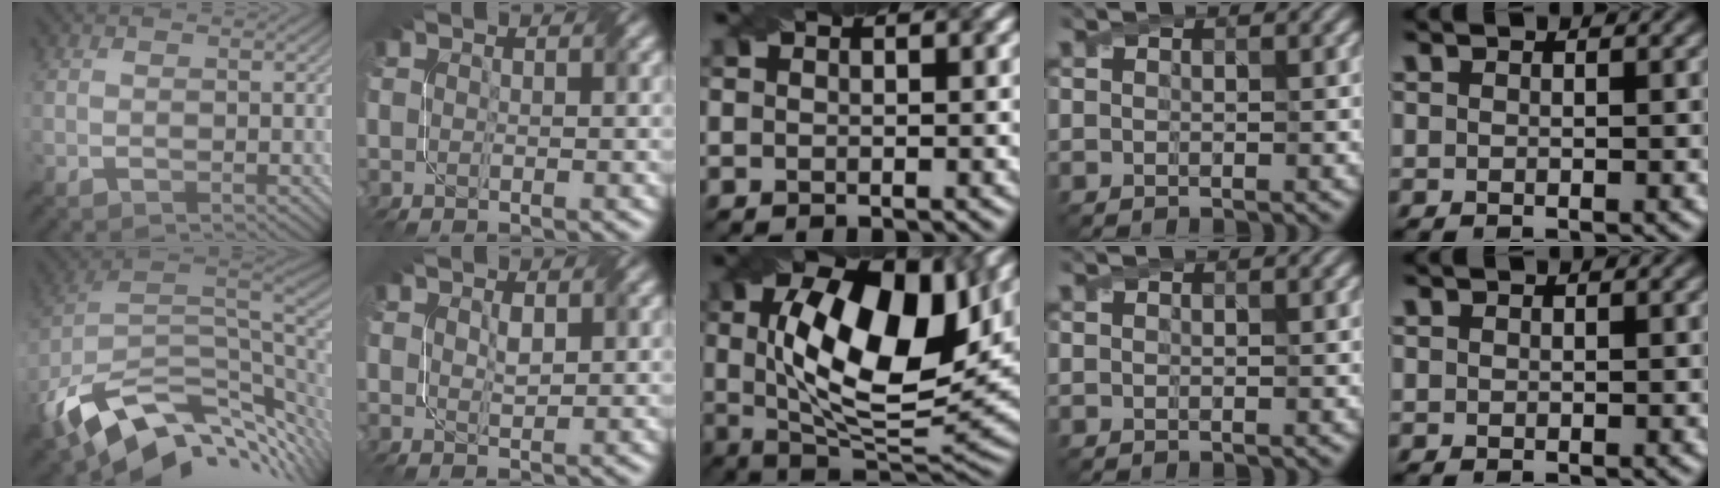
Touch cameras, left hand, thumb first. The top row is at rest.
{"thumb": {"total": 15.1, "force": [-5.0, 9.0, 11.0], "torque": [-0.231, -0.028, -0.076]}, "index": {"total": 1.3, "force": [0.5, 0.8, 0.9], "torque": [-0.017, -0.005, 0.017]}, "middle": {"total": 14.0, "force": [2.8, 6.2, 12.3], "torque": [-0.204, 0.001, 0.043]}}